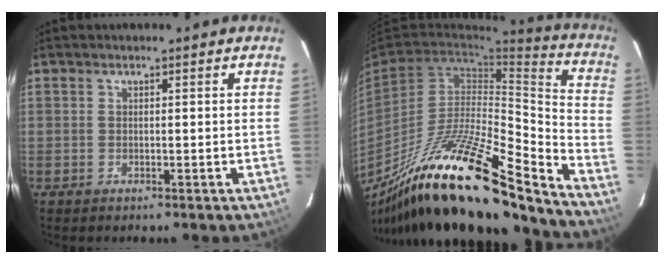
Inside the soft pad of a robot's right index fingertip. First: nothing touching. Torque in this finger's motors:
{"motor_torque": [1.15, -0.99, 1.05, 0.21]}